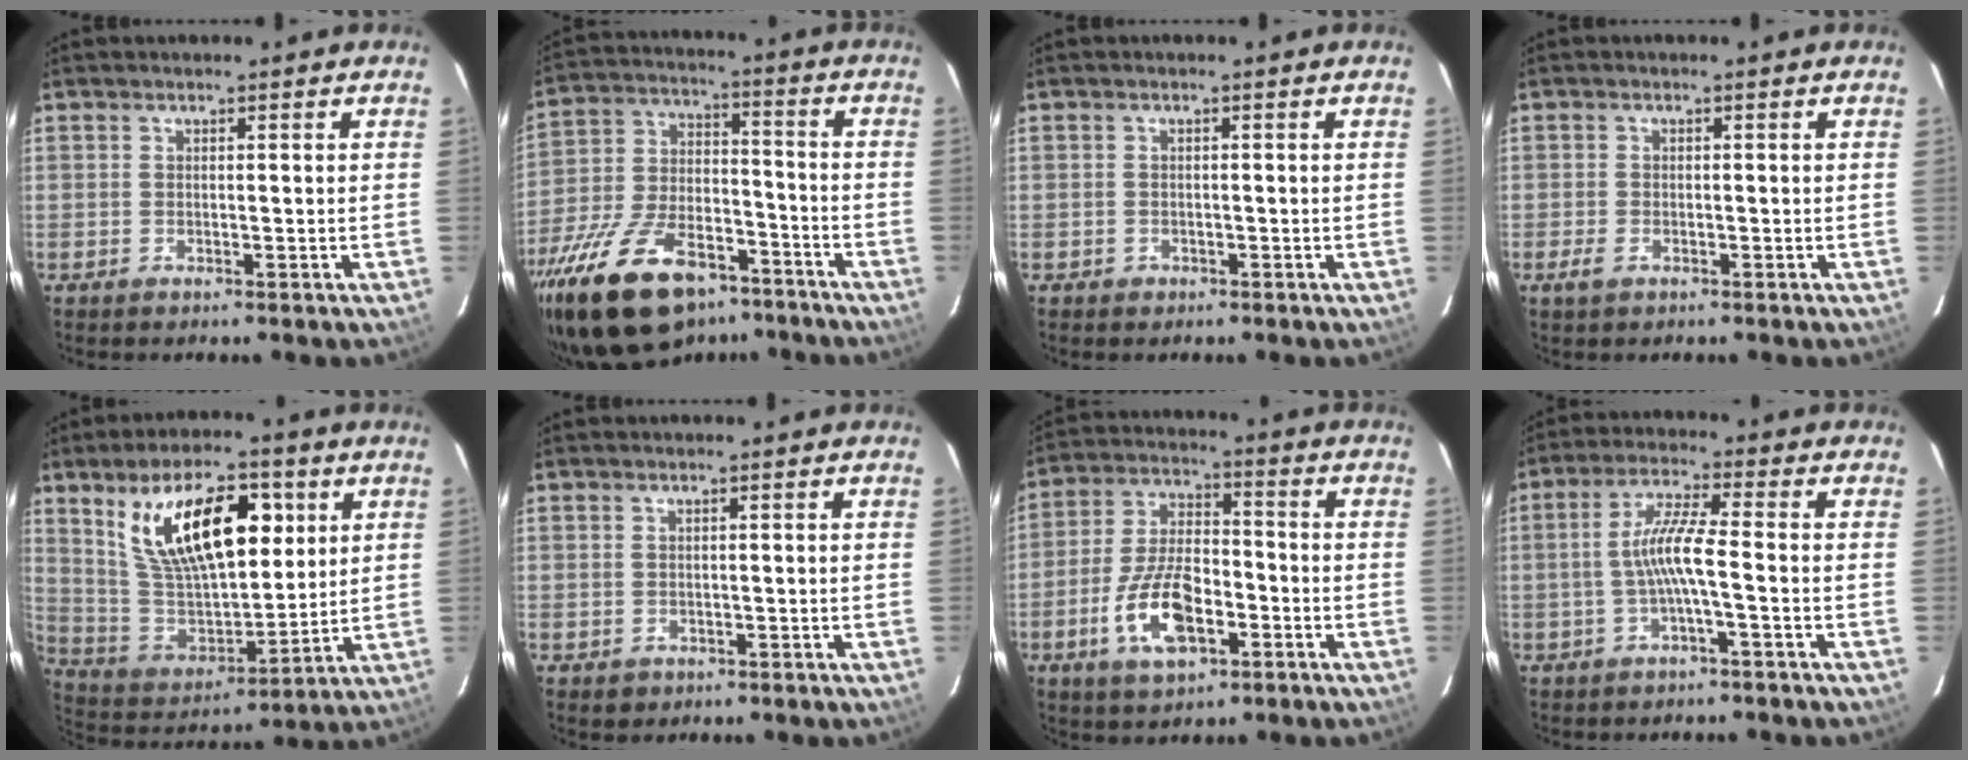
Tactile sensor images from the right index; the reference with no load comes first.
{"total": 23.6, "force": [-16.1, 11.3, 12.9], "torque": [-0.264, -0.007, -0.255]}
{"total": 1.3, "force": [-0.6, 1.1, 0.1], "torque": [-0.002, 0.003, -0.006]}
{"total": 2.1, "force": [-1.2, 1.1, 1.3], "torque": [-0.029, -0.003, -0.023]}
{"total": 20.8, "force": [8.4, 9.6, 16.4], "torque": [-0.284, 0.011, 0.164]}
{"total": 3.1, "force": [-1.0, 2.9, 0.6], "torque": [-0.012, 0.000, -0.008]}
{"total": 12.8, "force": [-5.0, 5.9, 10.2], "torque": [-0.210, 0.002, -0.084]}
{"total": 6.5, "force": [-1.6, -0.1, 6.3], "torque": [-0.135, 0.008, -0.028]}